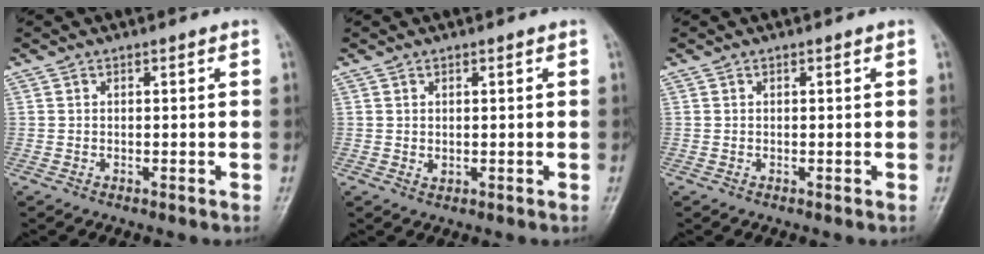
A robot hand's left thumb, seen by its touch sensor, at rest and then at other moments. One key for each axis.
{"total": 1.1, "fx": 0.3, "fy": 0.7, "fz": 0.8, "tx": -0.011, "ty": -0.004, "tz": 0.009}
{"total": 0.0}